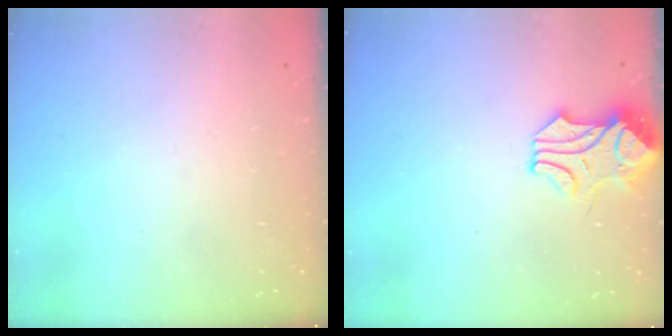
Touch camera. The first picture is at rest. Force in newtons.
{"total": 1.5, "press": 1.4, "slide": 0.6}